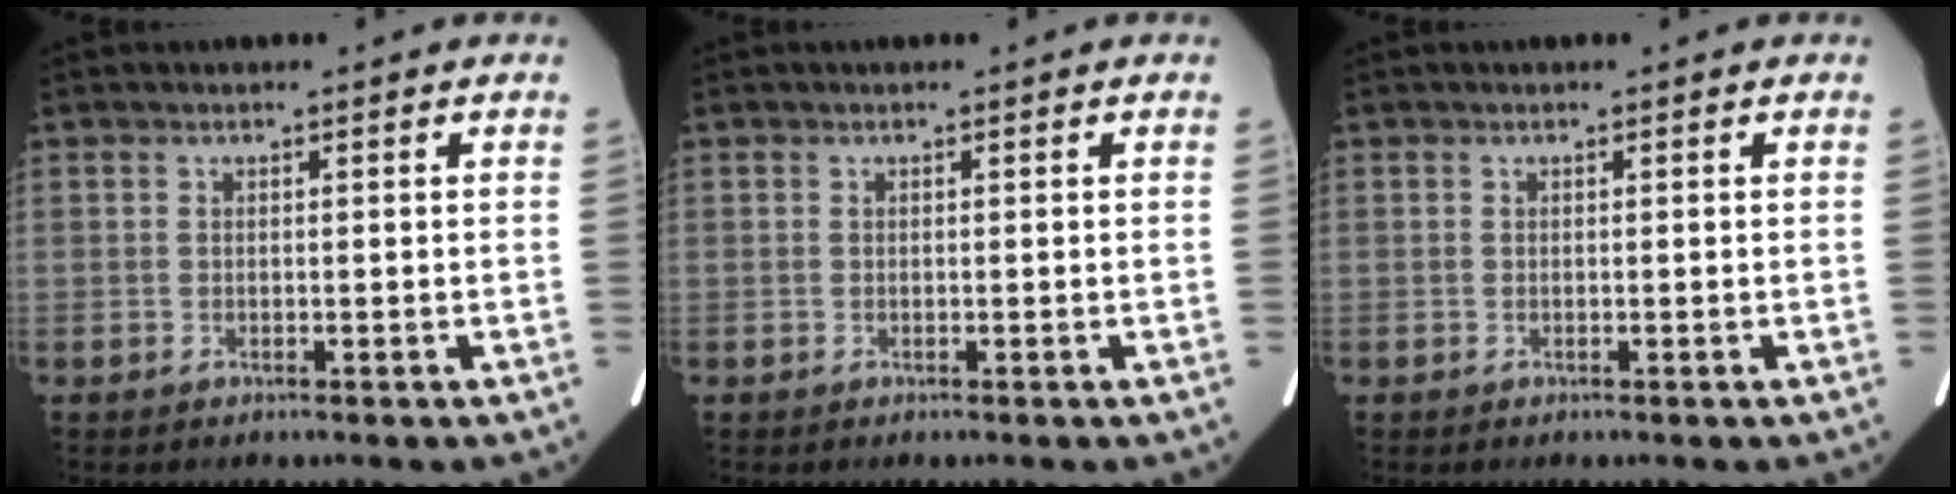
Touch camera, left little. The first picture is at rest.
{"total": 0.0}
{"total": 0.0}